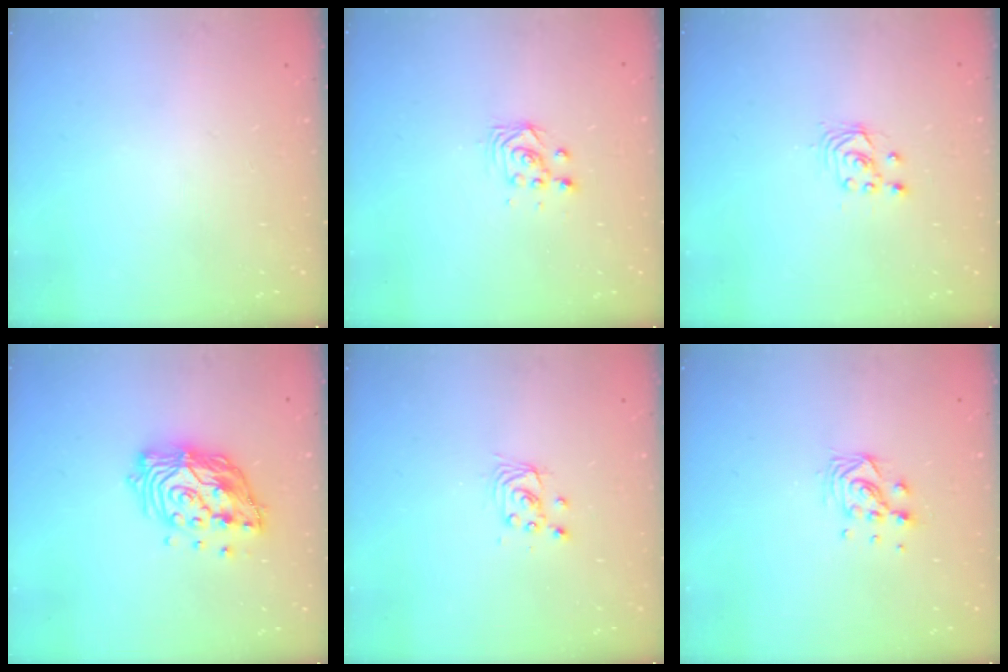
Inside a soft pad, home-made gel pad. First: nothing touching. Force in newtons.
{"total": 2.9, "press": 2.9, "slide": 0.4}
{"total": 2.5, "press": 2.5, "slide": 0.2}
{"total": 14.9, "press": 14.9, "slide": 1.3}
{"total": 2.7, "press": 2.7, "slide": 0.2}
{"total": 7.9, "press": 7.9, "slide": 0.5}